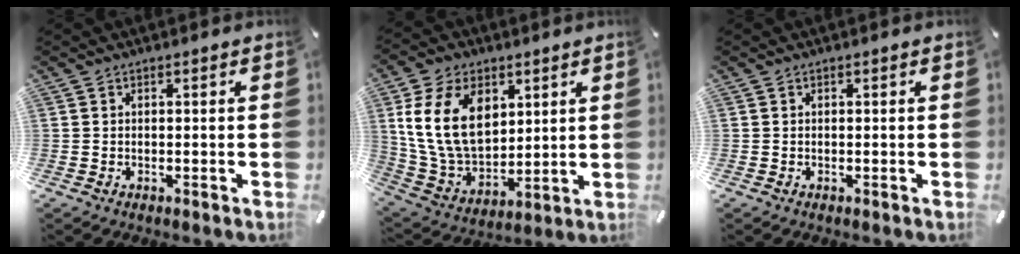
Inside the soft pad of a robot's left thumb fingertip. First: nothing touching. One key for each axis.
{"total": 17.5, "fx": 5.5, "fy": 12.3, "fz": 11.1, "tx": -0.248, "ty": -0.007, "tz": 0.101}
{"total": 0.0}